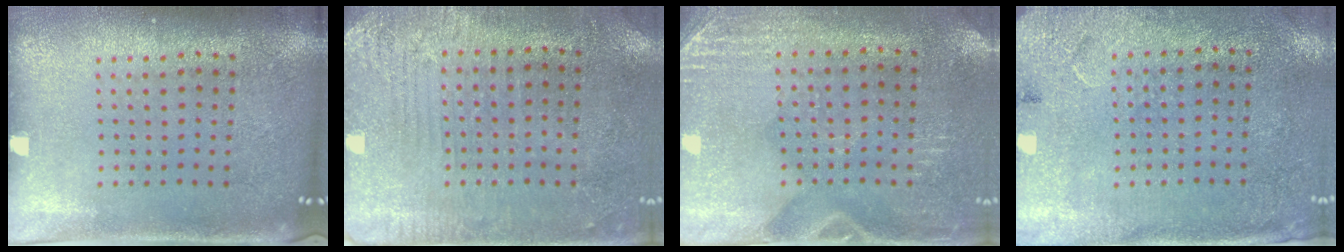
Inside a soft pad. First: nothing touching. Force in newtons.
{"total": 2.8, "press": 2.4, "slide": 1.4}
{"total": 2.9, "press": 2.5, "slide": 1.4}
{"total": 2.7, "press": 2.2, "slide": 1.6}